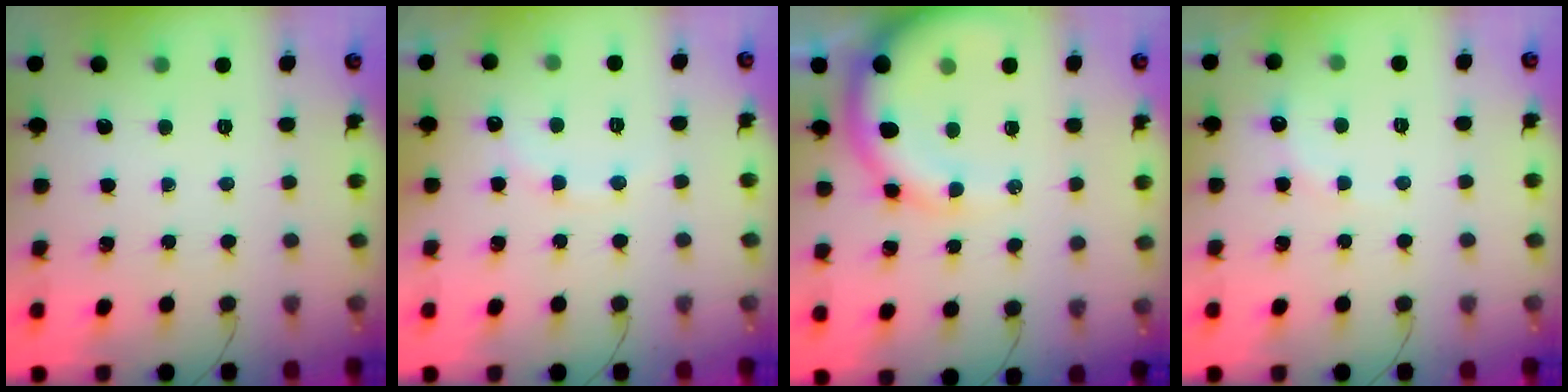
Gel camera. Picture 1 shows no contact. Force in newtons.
{"total": 8.1, "press": 8.0, "slide": 1.2}
{"total": 12.3, "press": 12.1, "slide": 2.2}
{"total": 5.7, "press": 5.6, "slide": 1.1}